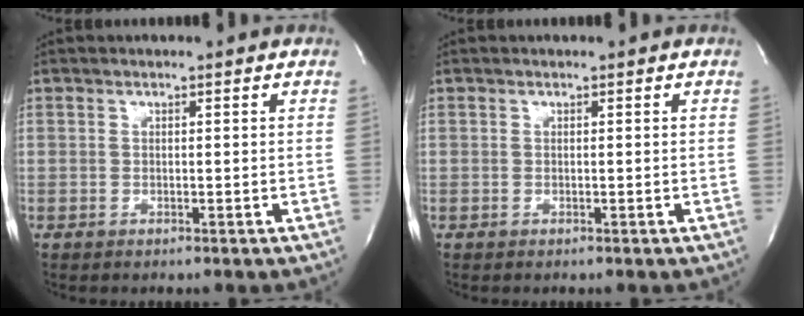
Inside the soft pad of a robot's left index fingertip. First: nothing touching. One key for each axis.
{"total": 0.0}